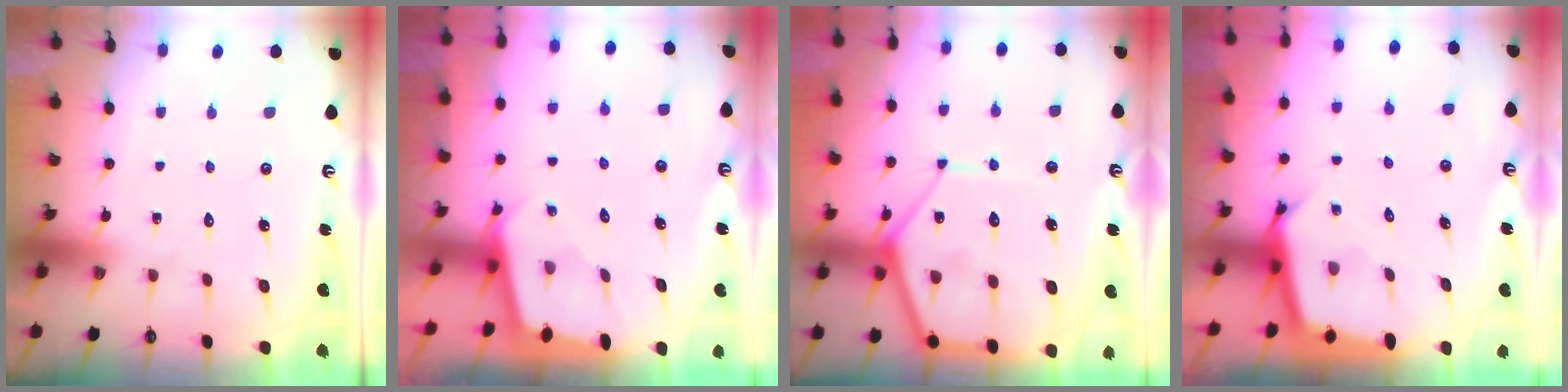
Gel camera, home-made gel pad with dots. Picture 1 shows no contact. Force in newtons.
{"total": 1.9, "press": 1.9, "slide": 0.2}
{"total": 15.2, "press": 15.2, "slide": 1.5}
{"total": 3.2, "press": 3.2, "slide": 0.1}